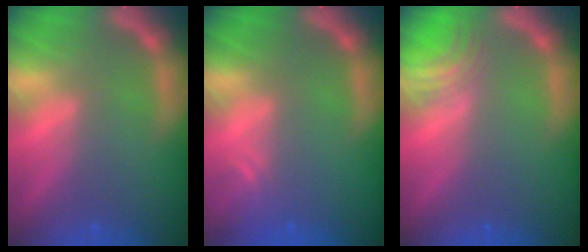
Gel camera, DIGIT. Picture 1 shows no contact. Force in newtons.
{"total": 1.5}
{"total": 3.0}